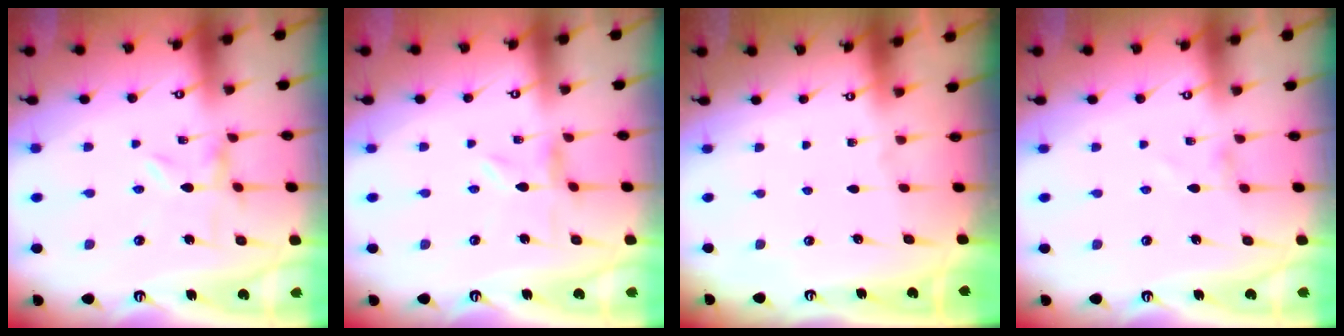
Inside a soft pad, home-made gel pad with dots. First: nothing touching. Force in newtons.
{"total": 1.0, "press": 1.0, "slide": 0.3}
{"total": 0.0}
{"total": 0.7, "press": 0.7, "slide": 0.1}